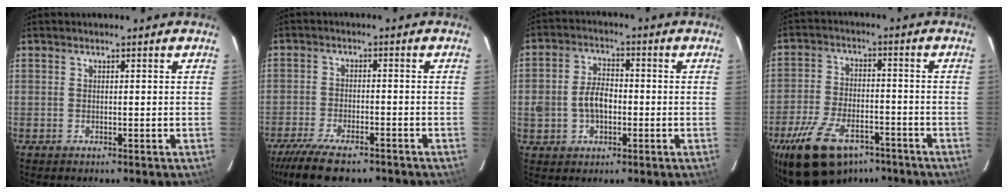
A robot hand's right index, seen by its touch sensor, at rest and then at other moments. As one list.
[{"total": 11.7, "force": [-9.4, 3.5, 6.2], "torque": [-0.147, -0.032, -0.160]}, {"total": 8.2, "force": [-1.5, 5.5, 6.0], "torque": [-0.123, 0.016, -0.020]}, {"total": 16.9, "force": [-11.2, 8.6, 9.3], "torque": [-0.203, -0.016, -0.186]}]